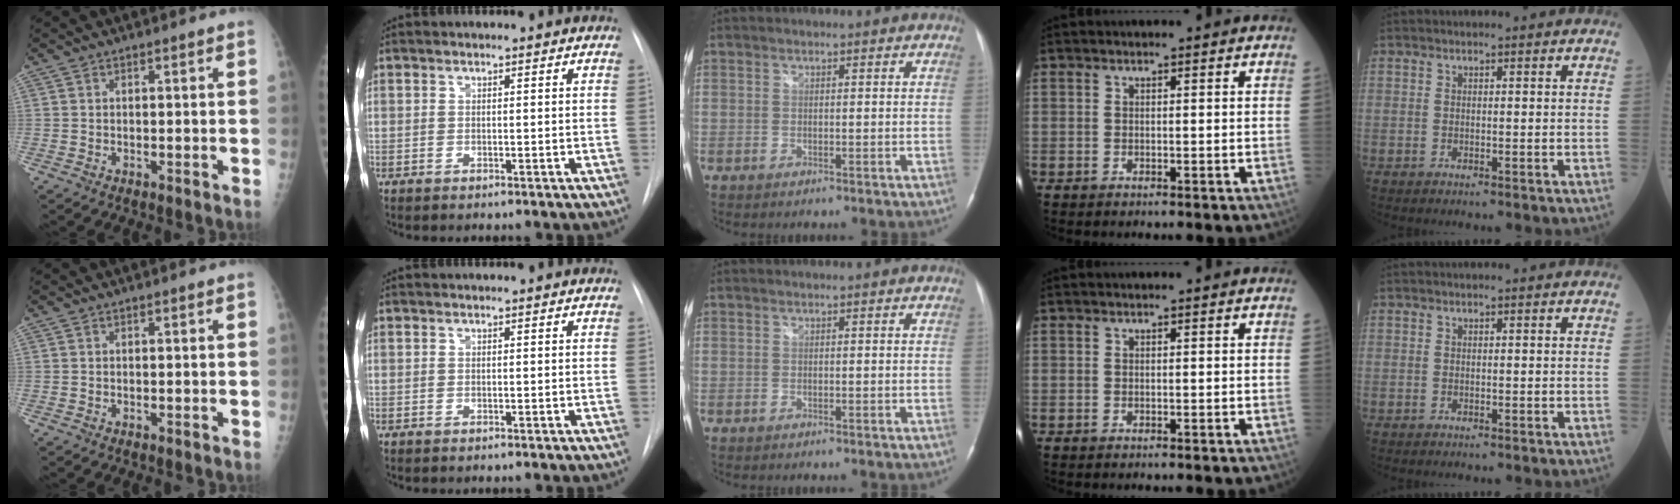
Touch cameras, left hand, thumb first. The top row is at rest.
{}